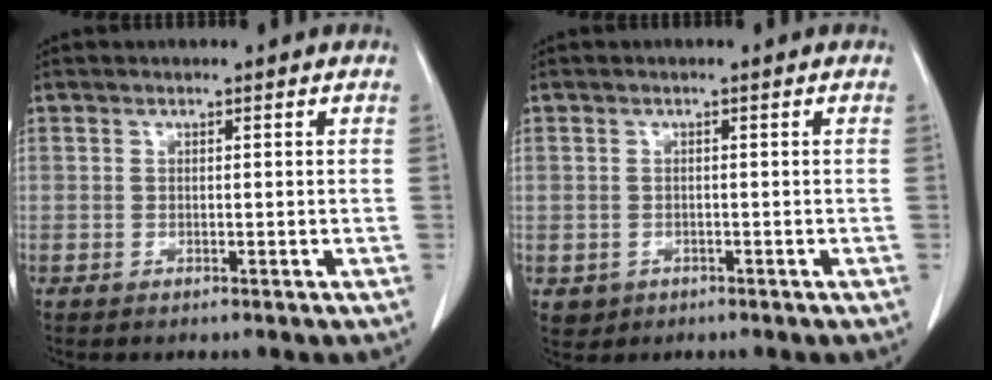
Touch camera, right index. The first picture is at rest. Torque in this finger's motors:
{"motor_torque": [-0.21, 0.01, -0.65, -0.09]}